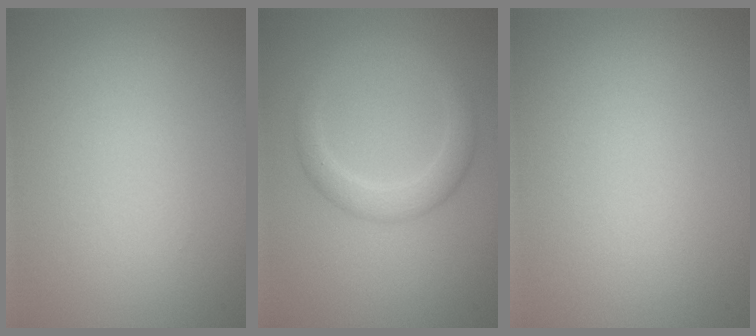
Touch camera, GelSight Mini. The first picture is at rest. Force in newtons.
{"total": 2.6, "press": 2.6, "slide": 0.1}
{"total": 0.0}